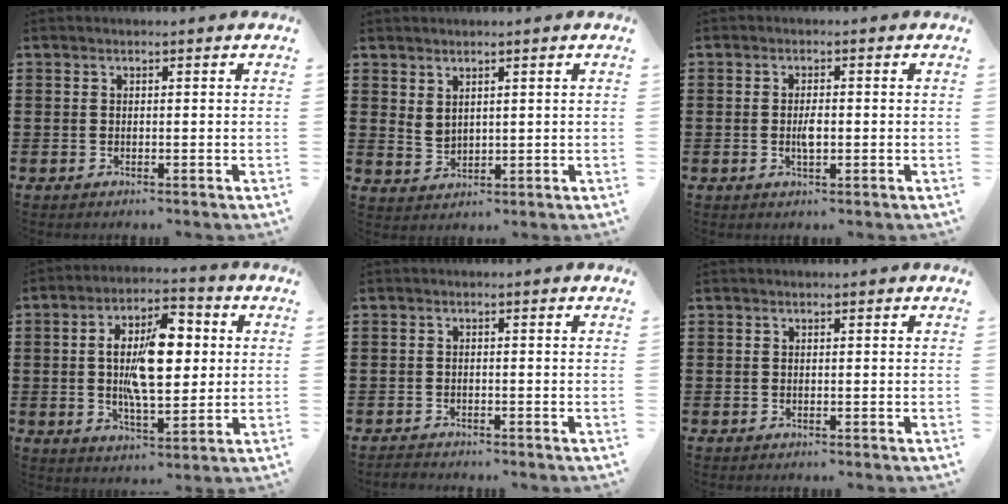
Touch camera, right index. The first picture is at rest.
{"total": 2.3, "force": [2.1, 0.9, 0.3], "torque": [-0.011, 0.003, 0.040]}
{"total": 2.5, "force": [-0.3, 1.0, 2.3], "torque": [-0.042, 0.002, -0.005]}
{"total": 11.5, "force": [1.1, 4.9, 10.4], "torque": [-0.182, 0.004, 0.009]}
{"total": 1.0, "force": [-1.0, 0.1, 0.0], "torque": [-0.003, 0.001, -0.022]}
{"total": 0.0}